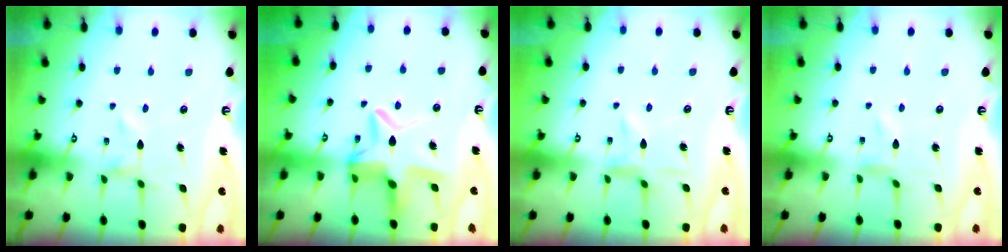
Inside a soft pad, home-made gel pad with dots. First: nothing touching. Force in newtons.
{"total": 13.7, "press": 13.7, "slide": 1.3}
{"total": 4.8, "press": 4.8, "slide": 0.5}
{"total": 0.0}